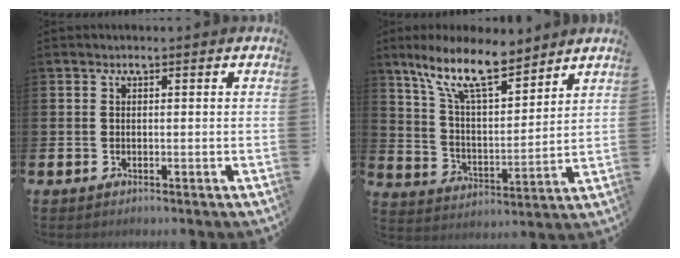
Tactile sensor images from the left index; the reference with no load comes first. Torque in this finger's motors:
{"motor_torque": [1.01, -1.13, 1.05, 0.21]}